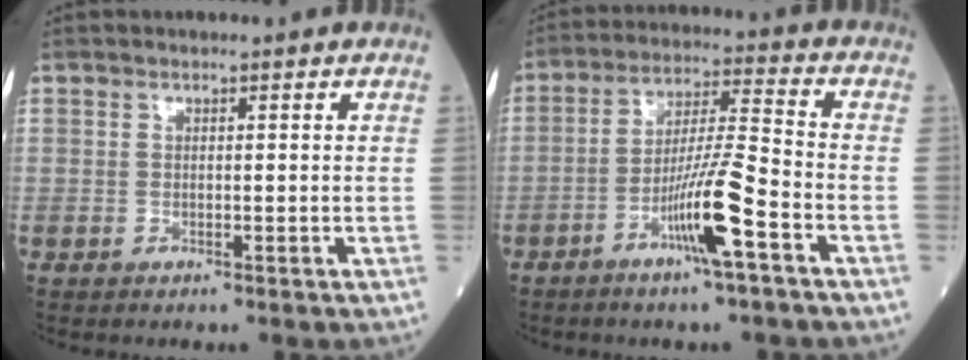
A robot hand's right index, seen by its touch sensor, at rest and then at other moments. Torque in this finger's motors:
{"motor_torque": [1.24, -0.69, 0.67, 0.17]}